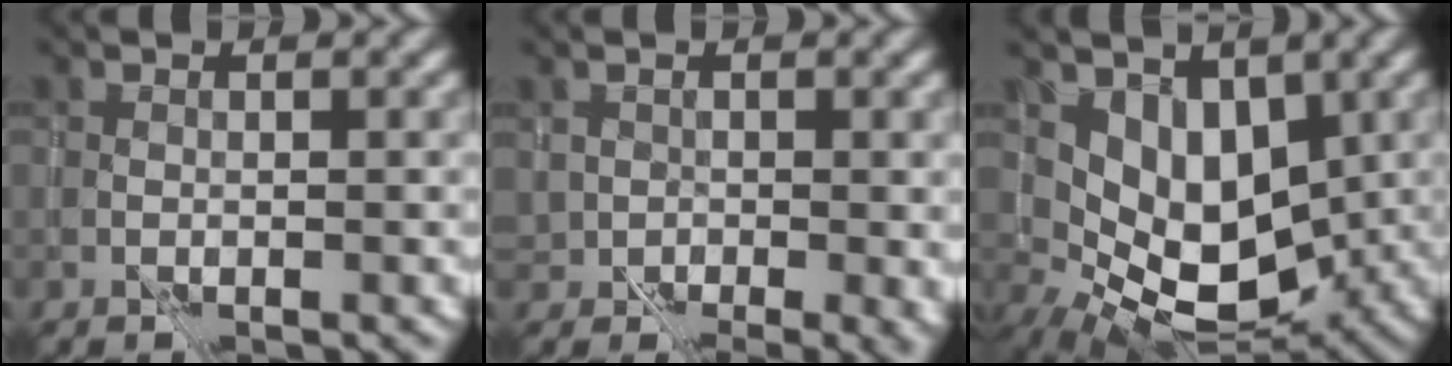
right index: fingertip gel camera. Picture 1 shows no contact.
{"total": 2.9, "force": [-0.4, 2.0, 2.1], "torque": [-0.024, -0.009, -0.006]}
{"total": 6.6, "force": [1.7, 4.2, 4.8], "torque": [-0.086, -0.025, 0.036]}